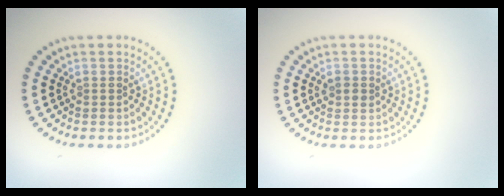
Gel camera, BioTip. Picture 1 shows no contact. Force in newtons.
{"total": 1.0, "press": 1.0, "slide": 0.2}